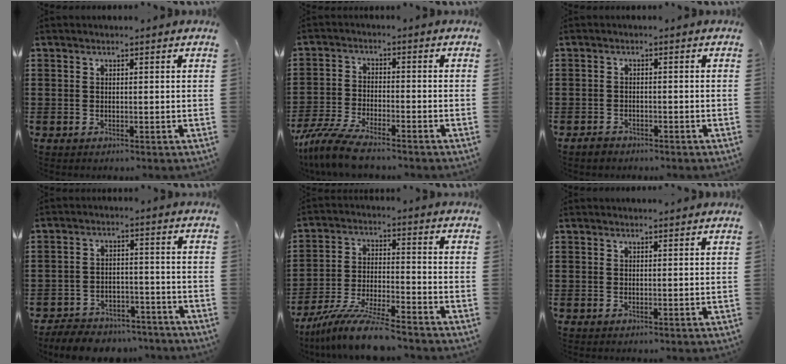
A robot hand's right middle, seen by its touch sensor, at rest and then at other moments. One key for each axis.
{"total": 6.4, "fx": -5.7, "fy": 0.7, "fz": 2.8, "tx": -0.084, "ty": -0.017, "tz": -0.116}
{"total": 1.4, "fx": -1.2, "fy": 0.6, "fz": 0.0, "tx": -0.006, "ty": 0.000, "tz": -0.027}
{"total": 5.9, "fx": -5.7, "fy": 1.4, "fz": 0.5, "tx": -0.016, "ty": 0.011, "tz": -0.116}
{"total": 9.7, "fx": -8.7, "fy": 0.6, "fz": 4.3, "tx": -0.087, "ty": 0.006, "tz": -0.171}
{"total": 0.7, "fx": 0.7, "fy": -0.1, "fz": 0.0, "tx": 0.000, "ty": -0.002, "tz": 0.014}